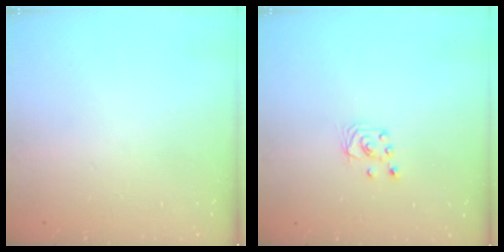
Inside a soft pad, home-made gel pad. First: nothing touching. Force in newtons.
{"total": 3.0, "press": 3.0, "slide": 0.2}